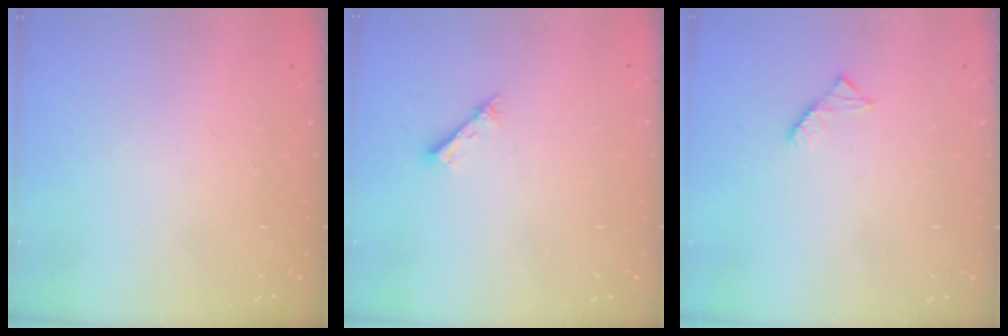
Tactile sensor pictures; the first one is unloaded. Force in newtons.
{"total": 1.2, "press": 1.2, "slide": 0.1}
{"total": 2.6, "press": 2.6, "slide": 0.4}